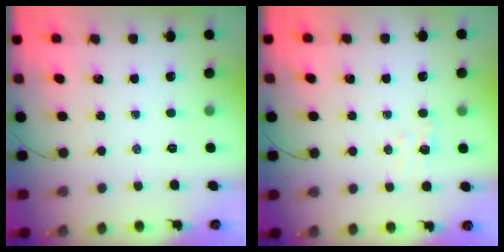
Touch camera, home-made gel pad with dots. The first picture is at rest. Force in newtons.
{"total": 3.2, "press": 3.1, "slide": 0.9}